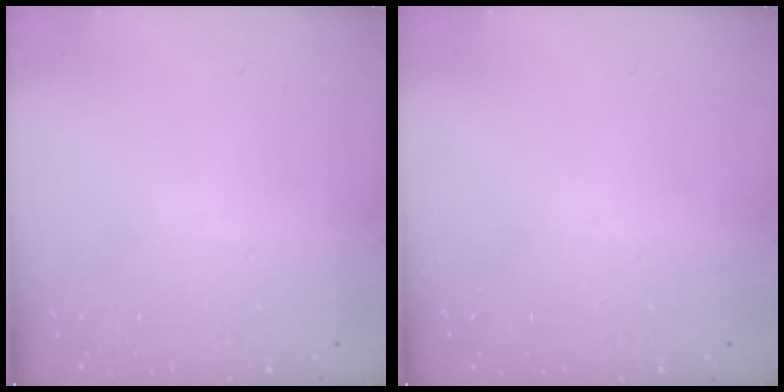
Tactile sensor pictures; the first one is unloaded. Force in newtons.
{"total": 0.0}